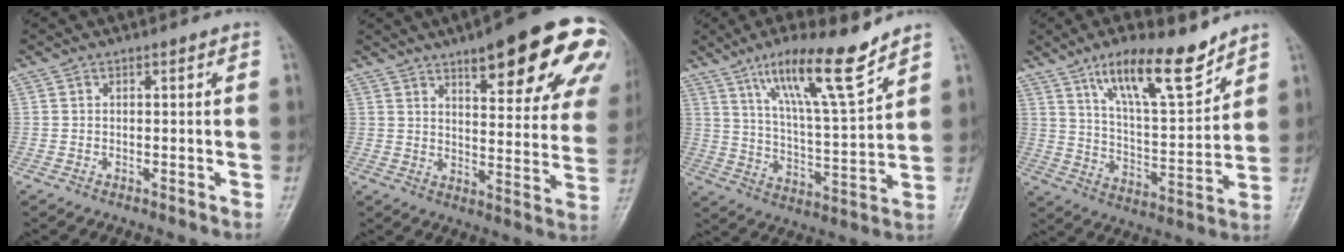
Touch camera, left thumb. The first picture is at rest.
{"total": 22.5, "force": [12.5, 6.6, 17.5], "torque": [-0.193, -0.035, 0.161]}
{"total": 15.1, "force": [10.3, 1.9, 10.8], "torque": [-0.179, -0.060, 0.185]}
{"total": 15.1, "force": [10.3, 4.2, 10.2], "torque": [-0.148, -0.063, 0.186]}